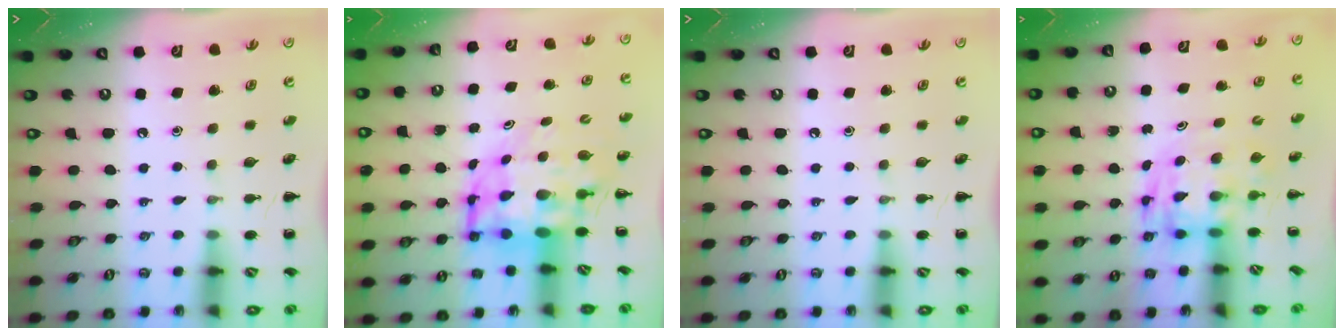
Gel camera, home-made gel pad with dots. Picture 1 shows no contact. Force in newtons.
{"total": 7.9, "press": 7.6, "slide": 1.9}
{"total": 0.0}
{"total": 3.4, "press": 3.3, "slide": 0.7}